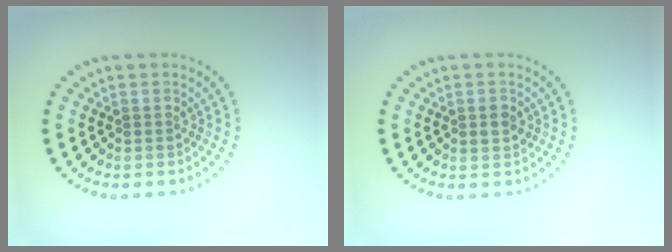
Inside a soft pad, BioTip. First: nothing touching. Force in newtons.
{"total": 1.0, "press": 1.0, "slide": 0.1}